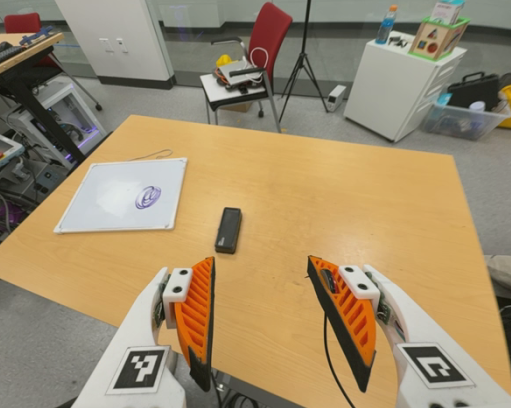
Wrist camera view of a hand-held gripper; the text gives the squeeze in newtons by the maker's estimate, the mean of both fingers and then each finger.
{"total": 0.0}